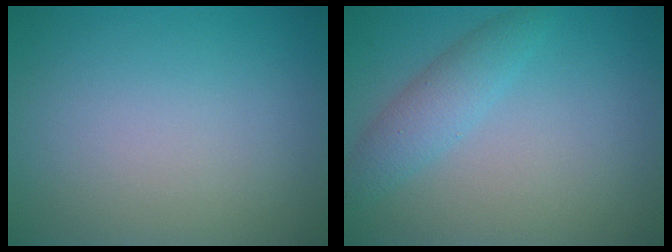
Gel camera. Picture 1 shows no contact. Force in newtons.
{"total": 2.7, "press": 2.7, "slide": 0.1}